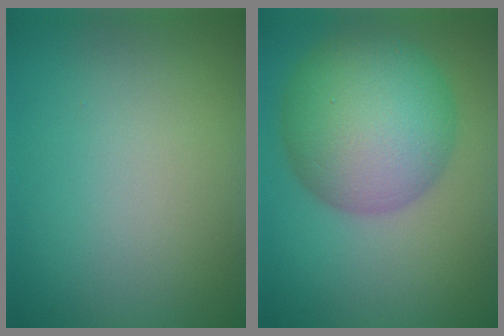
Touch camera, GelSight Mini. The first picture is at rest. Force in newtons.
{"total": 10.7, "press": 10.7, "slide": 0.2}